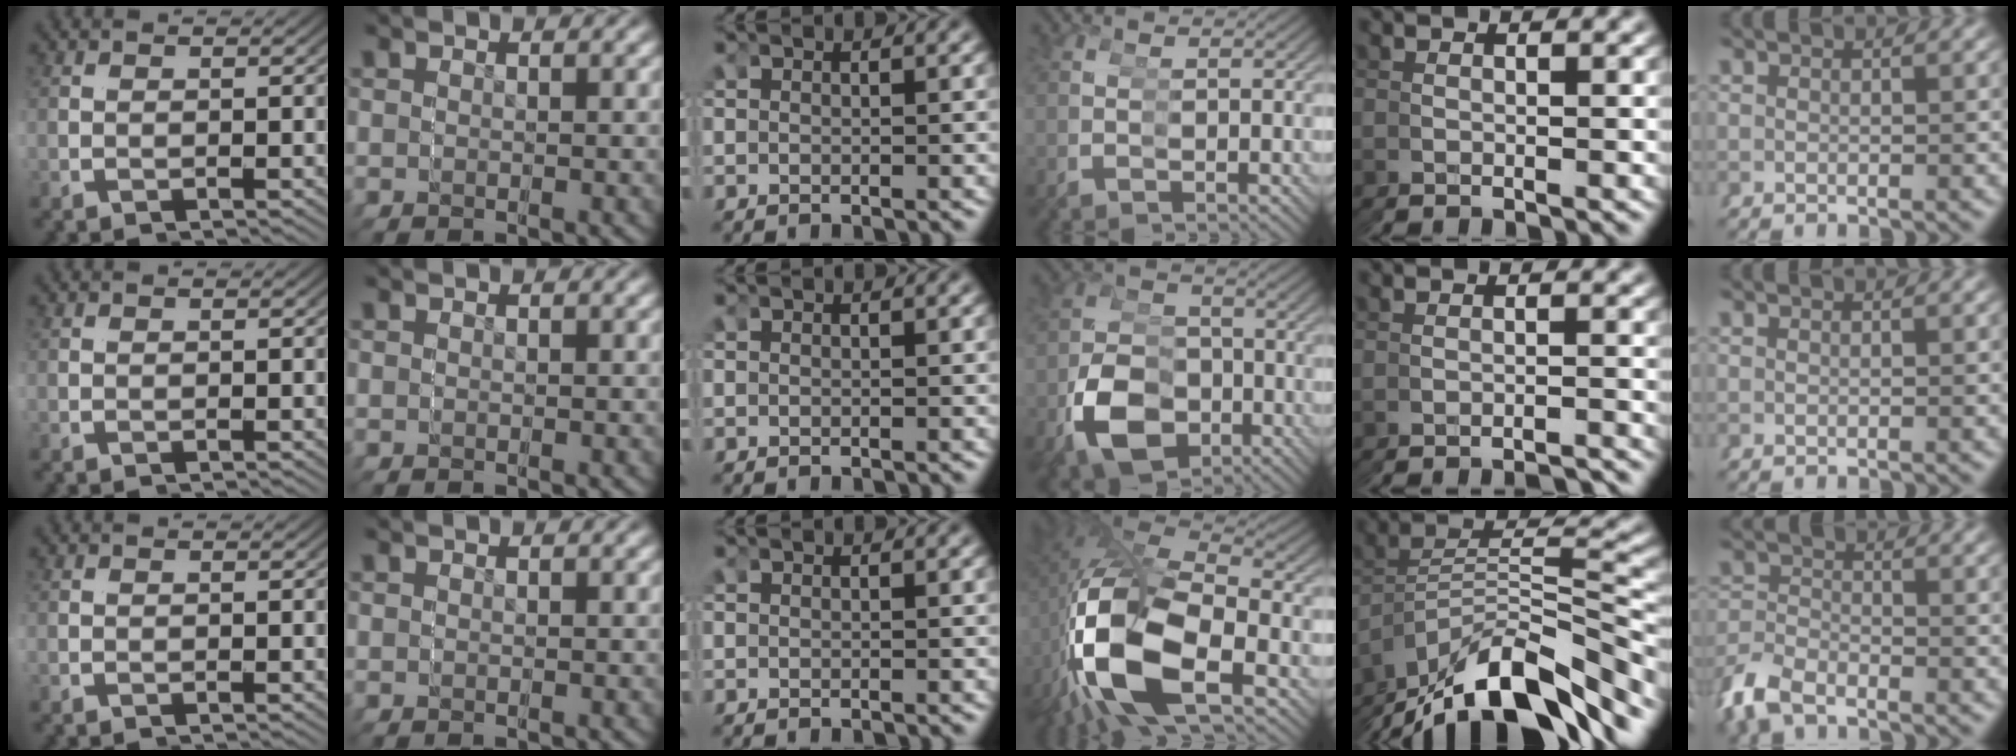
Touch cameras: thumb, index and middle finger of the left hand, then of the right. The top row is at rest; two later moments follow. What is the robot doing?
{"motion": "grasp_and_lifting", "object": "markers"}